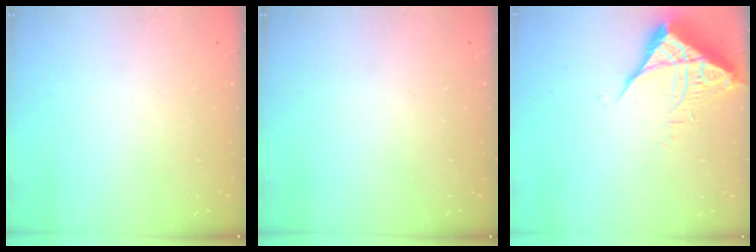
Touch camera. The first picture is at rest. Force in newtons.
{"total": 0.0}
{"total": 7.0, "press": 7.0, "slide": 0.6}